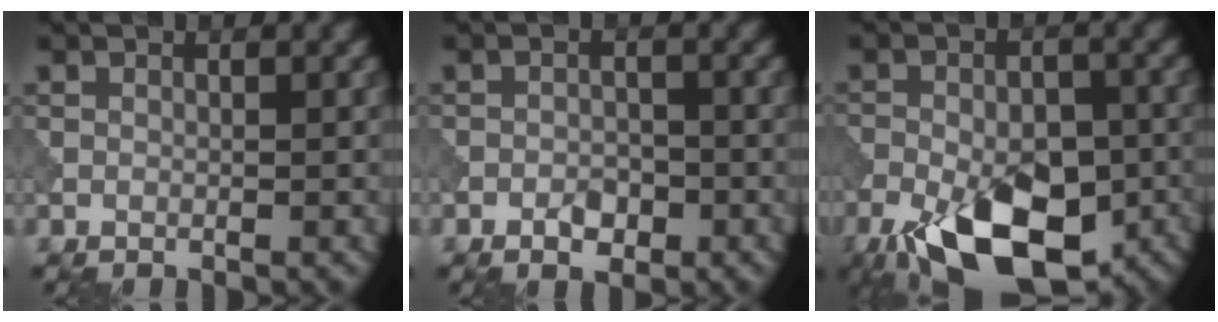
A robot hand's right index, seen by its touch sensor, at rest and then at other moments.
{"total": 2.0, "force": [-1.1, 1.2, 1.2], "torque": [-0.017, 0.004, -0.021]}
{"total": 13.7, "force": [-6.8, 6.7, 9.8], "torque": [-0.171, -0.026, -0.116]}